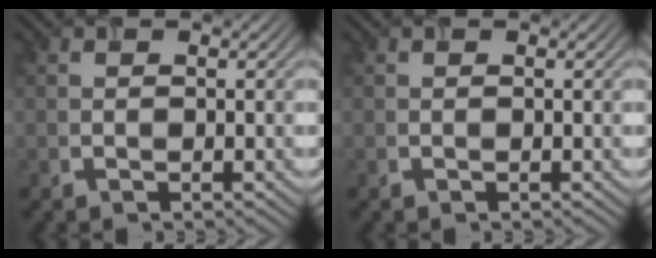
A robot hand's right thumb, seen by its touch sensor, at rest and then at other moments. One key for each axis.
{"total": 0.0}